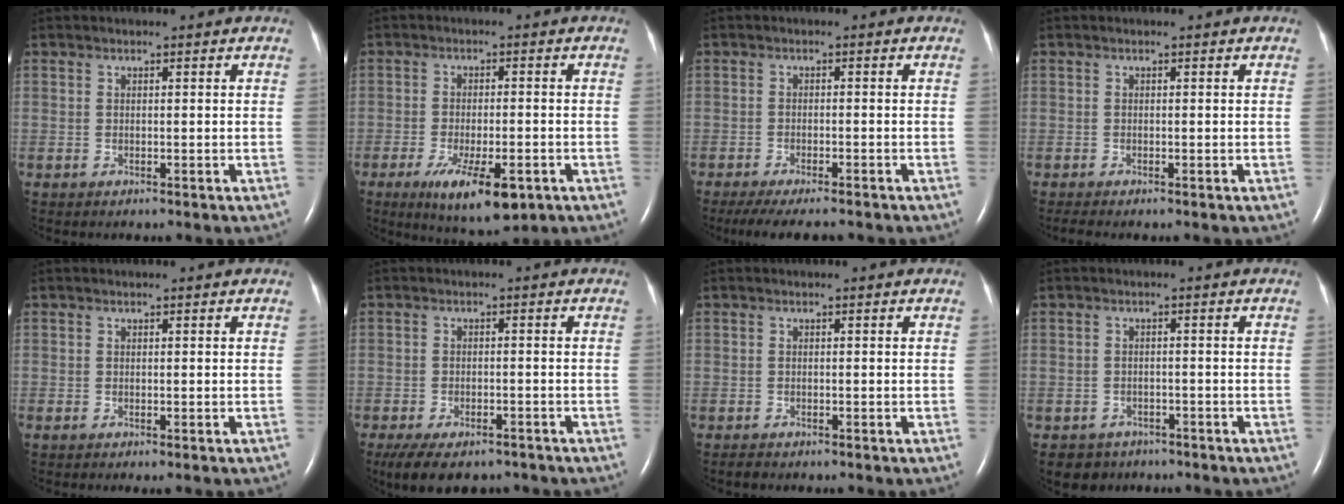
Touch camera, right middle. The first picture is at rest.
{"total": 10.0, "force": [-5.1, 2.9, 8.1], "torque": [-0.136, -0.019, -0.072]}
{"total": 9.4, "force": [-8.0, 1.6, 4.7], "torque": [-0.070, -0.017, -0.117]}
{"total": 1.0, "force": [-0.8, 0.0, 0.6], "torque": [-0.015, -0.004, -0.013]}
{"total": 0.0}
{"total": 9.6, "force": [-7.3, 4.1, 4.8], "torque": [-0.084, -0.008, -0.106]}
{"total": 0.7, "force": [-0.6, 0.2, 0.2], "torque": [-0.008, -0.001, -0.010]}
{"total": 3.6, "force": [-2.6, 2.5, -0.3], "torque": [-0.001, 0.007, -0.038]}